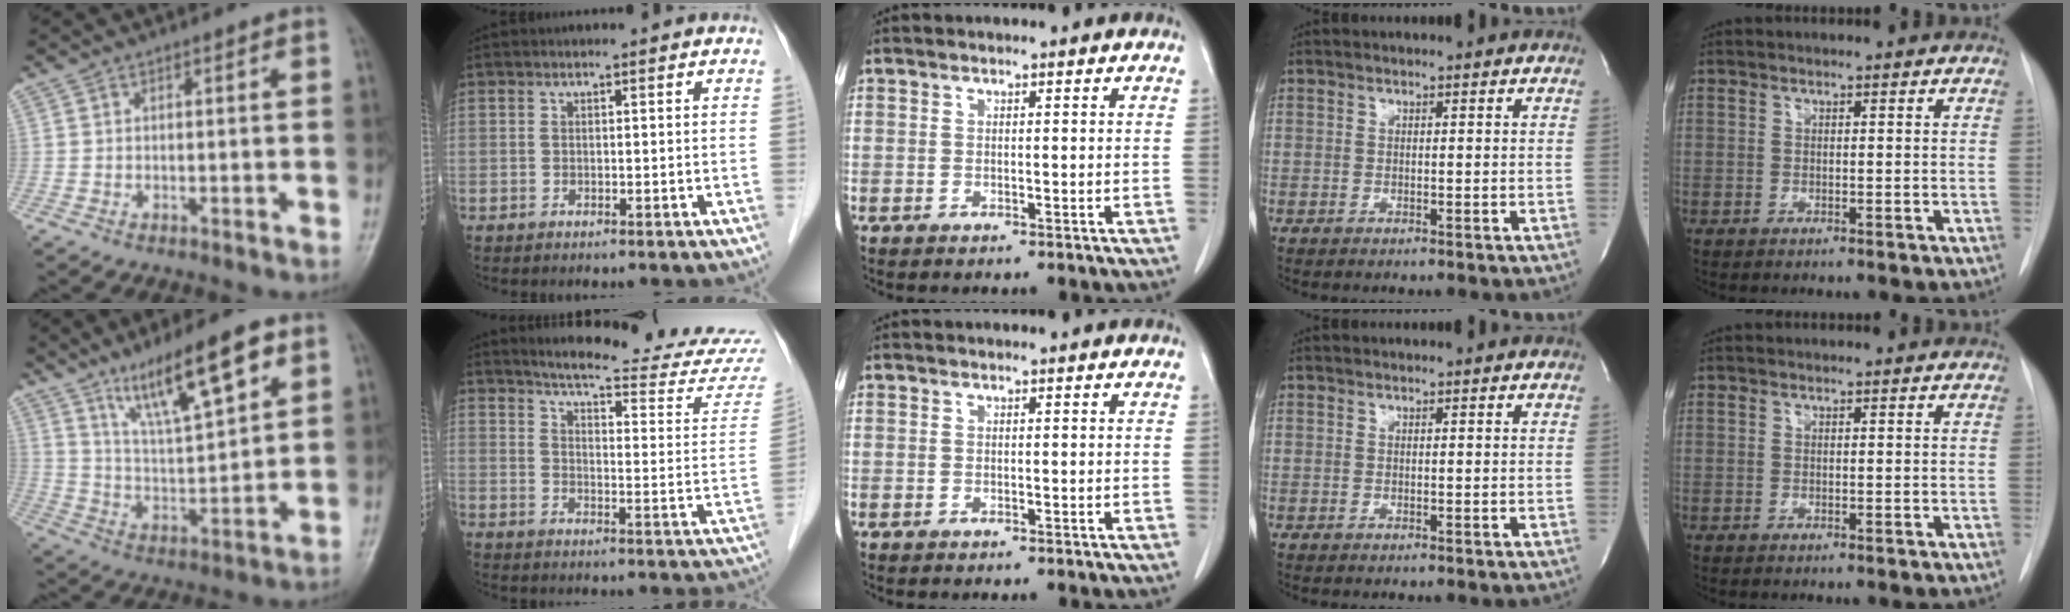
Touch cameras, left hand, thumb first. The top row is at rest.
{"thumb": {"total": 15.6, "force": [9.1, 3.8, 12.1], "torque": [-0.190, -0.038, 0.167]}, "index": {"total": 20.6, "force": [19.6, 0.1, 6.1], "torque": [-0.084, -0.115, 0.230]}}